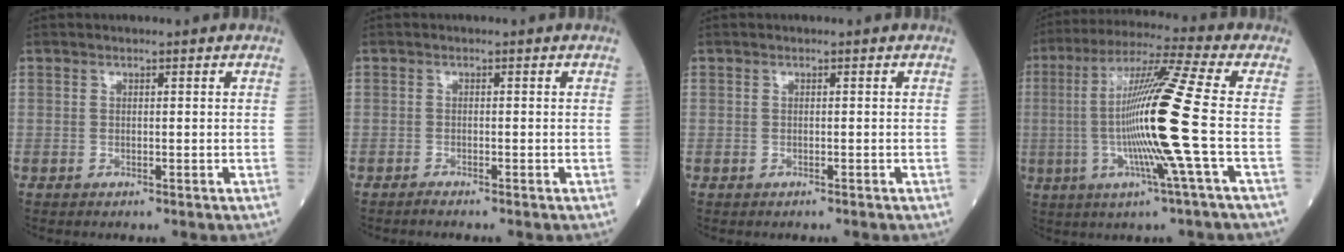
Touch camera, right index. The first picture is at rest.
{"total": 1.3, "force": [-1.2, -0.3, 0.5], "torque": [-0.012, 0.000, -0.017]}
{"total": 0.9, "force": [-0.7, 0.1, 0.5], "torque": [-0.012, -0.001, -0.008]}
{"total": 15.5, "force": [-1.8, -2.4, 15.2], "torque": [-0.290, -0.006, -0.042]}